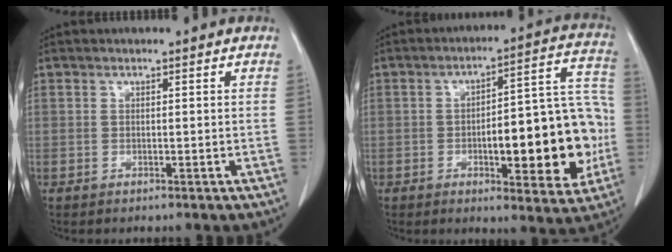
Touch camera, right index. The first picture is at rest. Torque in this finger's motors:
{"motor_torque": [1.77, -0.37, 0.47, 0.13]}